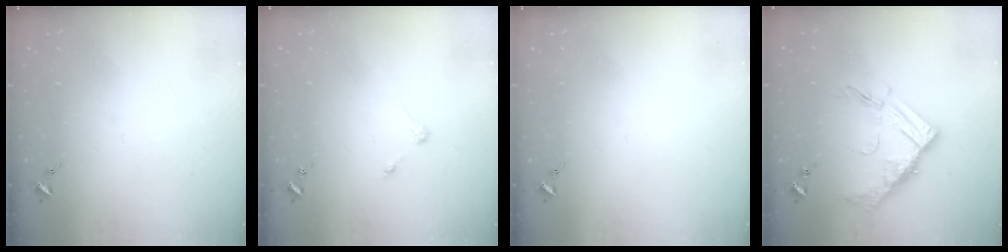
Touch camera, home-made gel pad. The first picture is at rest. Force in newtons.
{"total": 2.7, "press": 2.7, "slide": 0.3}
{"total": 0.0}
{"total": 14.1, "press": 14.0, "slide": 1.1}